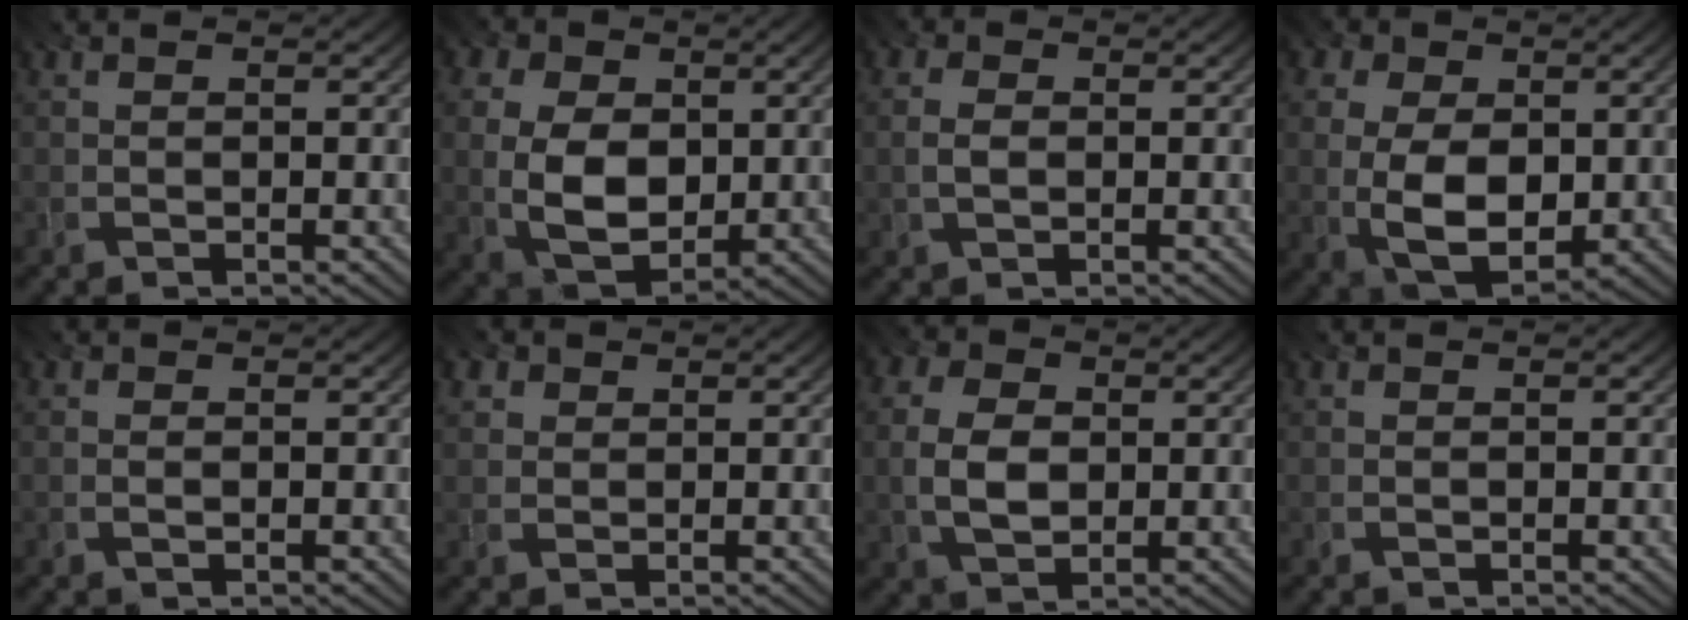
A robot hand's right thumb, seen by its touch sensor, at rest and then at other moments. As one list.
[{"total": 10.4, "force": [0.4, 7.2, 7.4], "torque": [-0.180, -0.005, 0.001]}, {"total": 2.5, "force": [-0.3, 1.7, 1.8], "torque": [-0.043, 0.003, -0.017]}, {"total": 9.6, "force": [0.3, 6.4, 7.1], "torque": [-0.164, -0.003, -0.005]}, {"total": 0.7, "force": [0.2, 0.4, 0.5], "torque": [-0.008, -0.004, 0.001]}, {"total": 2.1, "force": [1.0, 1.8, 0.7], "torque": [-0.023, 0.000, 0.022]}, {"total": 6.1, "force": [-0.3, 4.2, 4.4], "torque": [-0.112, 0.000, -0.011]}, {"total": 0.0}]